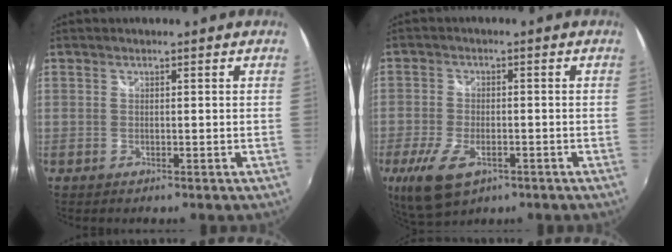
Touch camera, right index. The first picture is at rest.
{"total": 10.7, "force": [-5.4, 5.5, 7.4], "torque": [-0.175, -0.033, -0.095]}